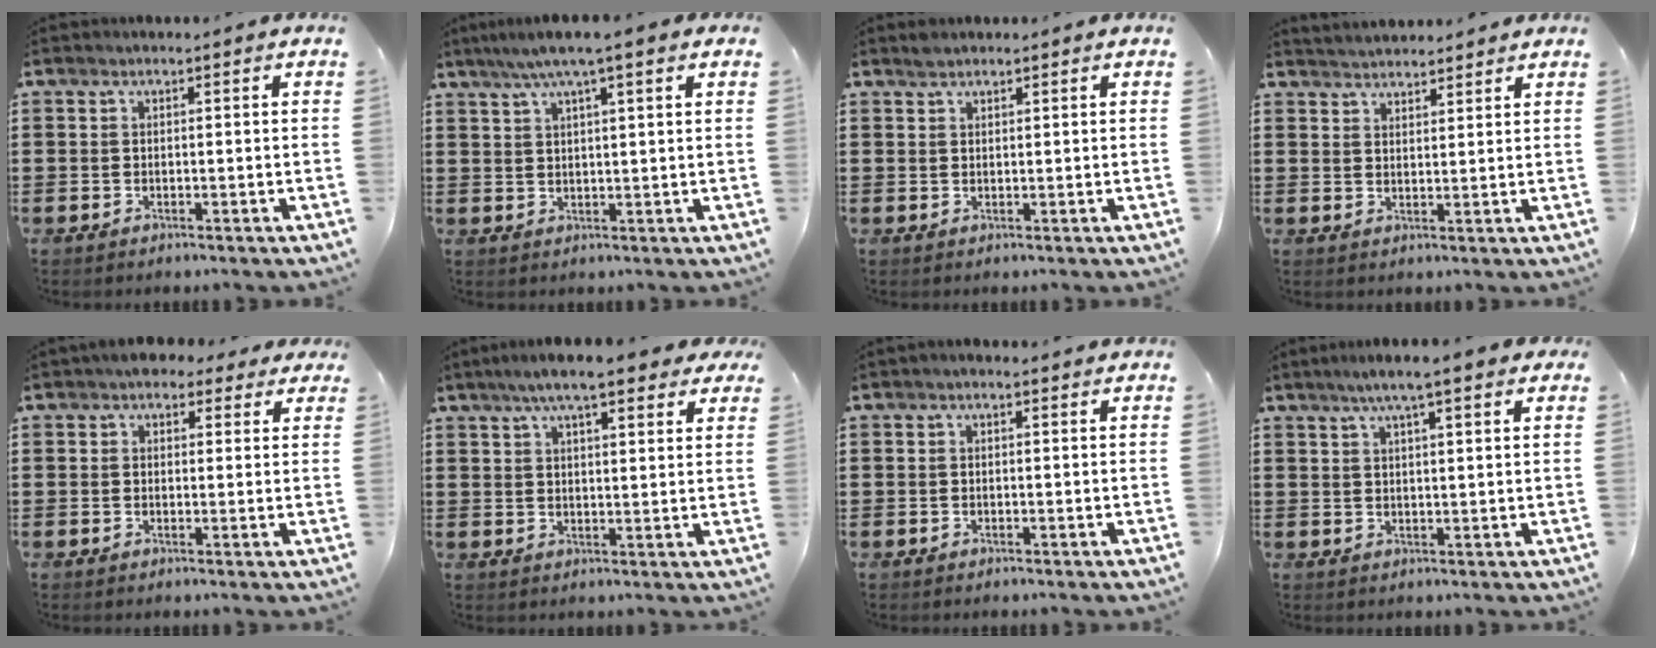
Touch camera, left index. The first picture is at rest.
{"total": 4.8, "force": [3.1, 0.2, 3.6], "torque": [-0.077, 0.003, 0.053]}
{"total": 1.3, "force": [1.2, 0.4, 0.3], "torque": [-0.008, 0.002, 0.022]}
{"total": 2.7, "force": [2.7, 0.0, -0.2], "torque": [-0.003, -0.006, 0.051]}
{"total": 4.0, "force": [3.0, 2.3, 1.3], "torque": [-0.031, 0.005, 0.054]}
{"total": 7.2, "force": [5.6, 1.2, 4.4], "torque": [-0.091, -0.003, 0.099]}
{"total": 0.6, "force": [0.3, 0.3, 0.4], "torque": [-0.009, 0.004, 0.004]}
{"total": 5.3, "force": [3.9, 0.5, 3.6], "torque": [-0.079, 0.004, 0.067]}